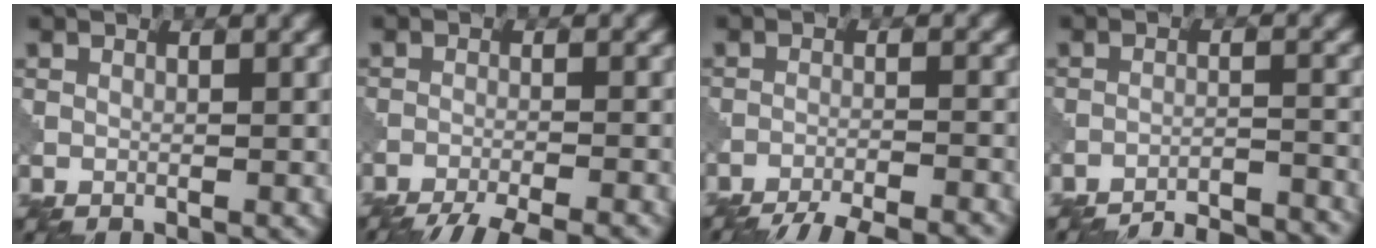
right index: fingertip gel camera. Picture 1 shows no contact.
{"total": 7.5, "force": [-6.7, 1.2, 3.2], "torque": [-0.047, -0.014, -0.103]}
{"total": 9.7, "force": [-9.1, 1.7, 3.0], "torque": [-0.037, -0.007, -0.129]}
{"total": 11.6, "force": [-11.2, 2.1, 2.1], "torque": [-0.016, 0.007, -0.147]}